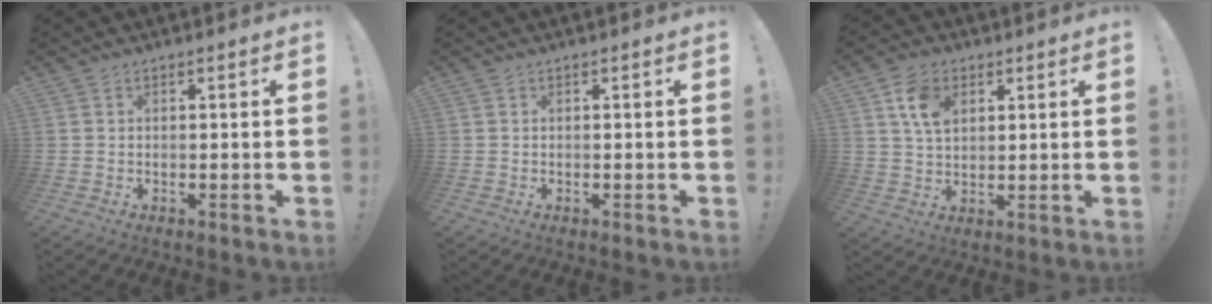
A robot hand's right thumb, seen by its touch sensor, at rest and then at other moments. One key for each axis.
{"total": 0.0}
{"total": 9.1, "fx": 4.0, "fy": 6.2, "fz": 5.3, "tx": -0.083, "ty": -0.004, "tz": 0.077}